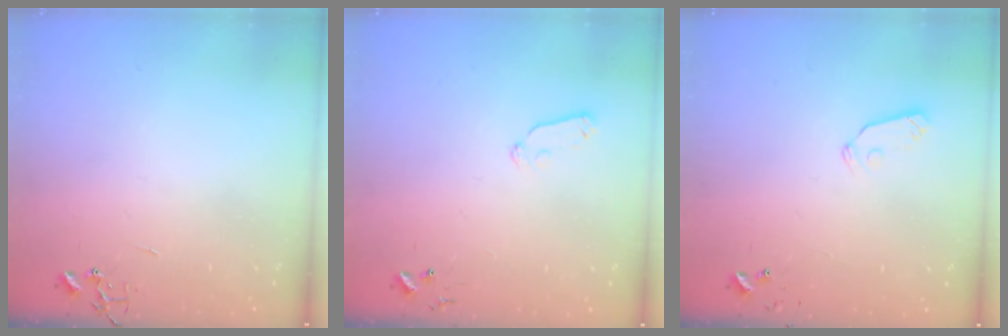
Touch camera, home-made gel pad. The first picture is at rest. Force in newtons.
{"total": 5.9, "press": 5.9, "slide": 0.8}
{"total": 5.3, "press": 5.3, "slide": 0.1}